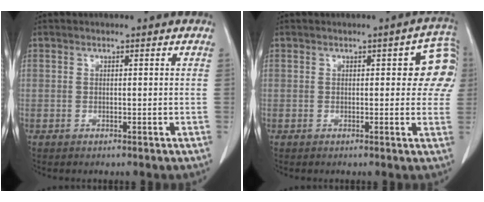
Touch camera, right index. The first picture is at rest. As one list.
[{"total": 6.9, "force": [1.7, 3.1, 6.0], "torque": [-0.046, 0.021, 0.012]}]